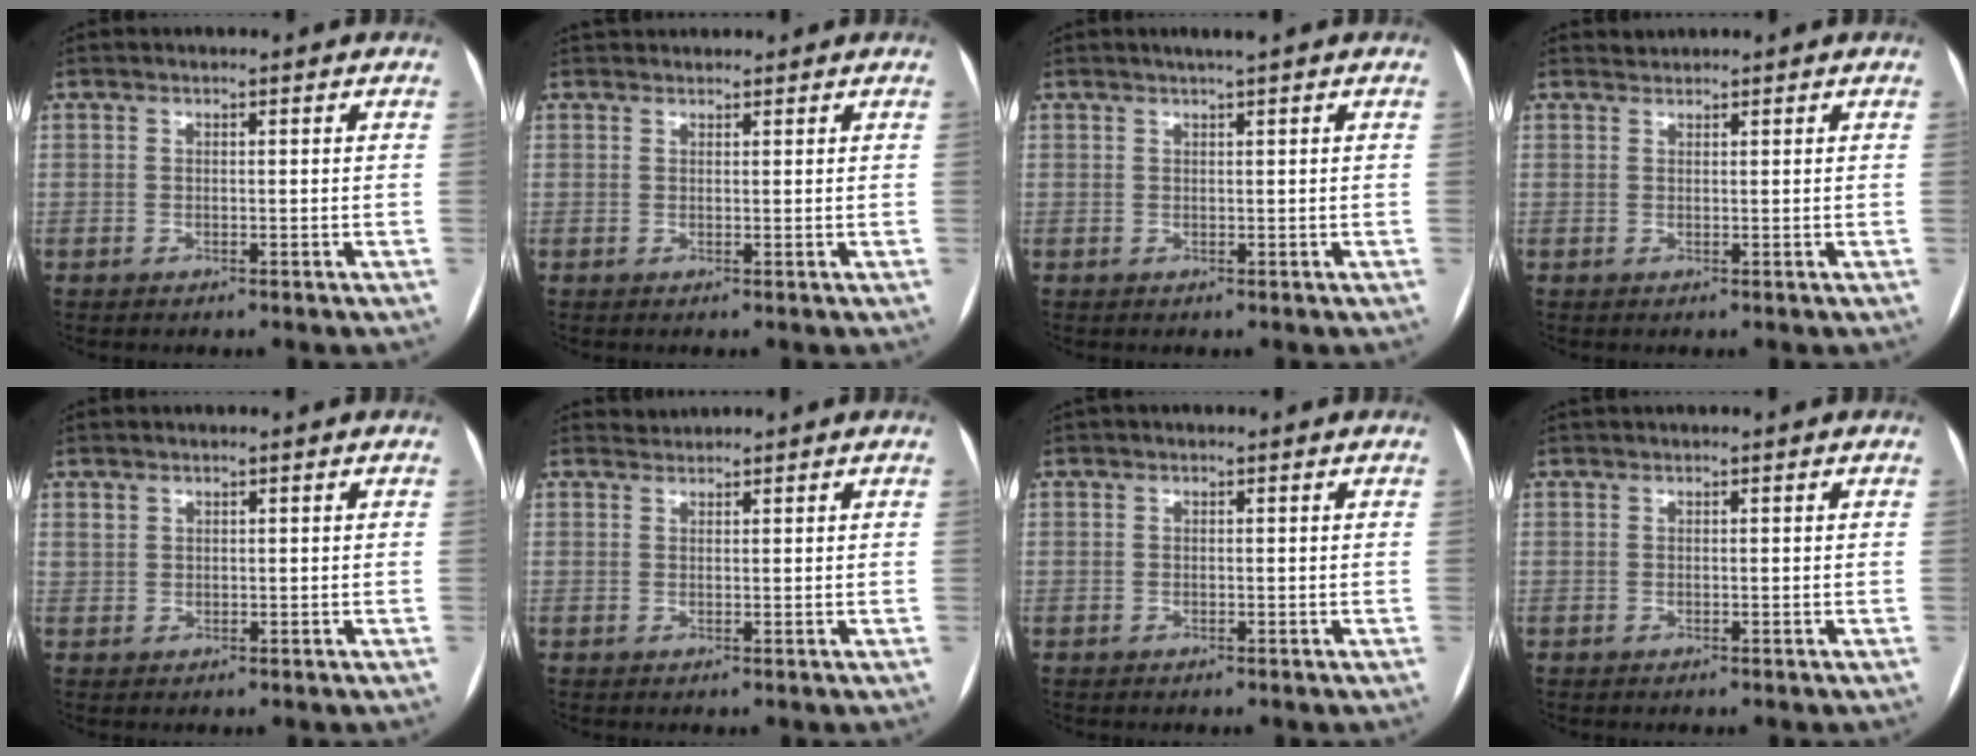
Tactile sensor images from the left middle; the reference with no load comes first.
{"total": 3.0, "force": [2.8, 0.9, 0.5], "torque": [-0.005, 0.034, 0.045]}
{"total": 1.3, "force": [0.9, -0.3, 0.8], "torque": [-0.014, 0.003, 0.020]}
{"total": 0.8, "force": [0.7, 0.0, -0.3], "torque": [-0.003, 0.006, 0.014]}
{"total": 0.8, "force": [0.6, 0.5, 0.0], "torque": [0.004, 0.003, 0.011]}
{"total": 1.1, "force": [1.0, 0.0, -0.5], "torque": [-0.001, 0.006, 0.020]}
{"total": 0.0}
{"total": 0.6, "force": [0.6, -0.1, 0.2], "torque": [-0.006, 0.019, 0.016]}